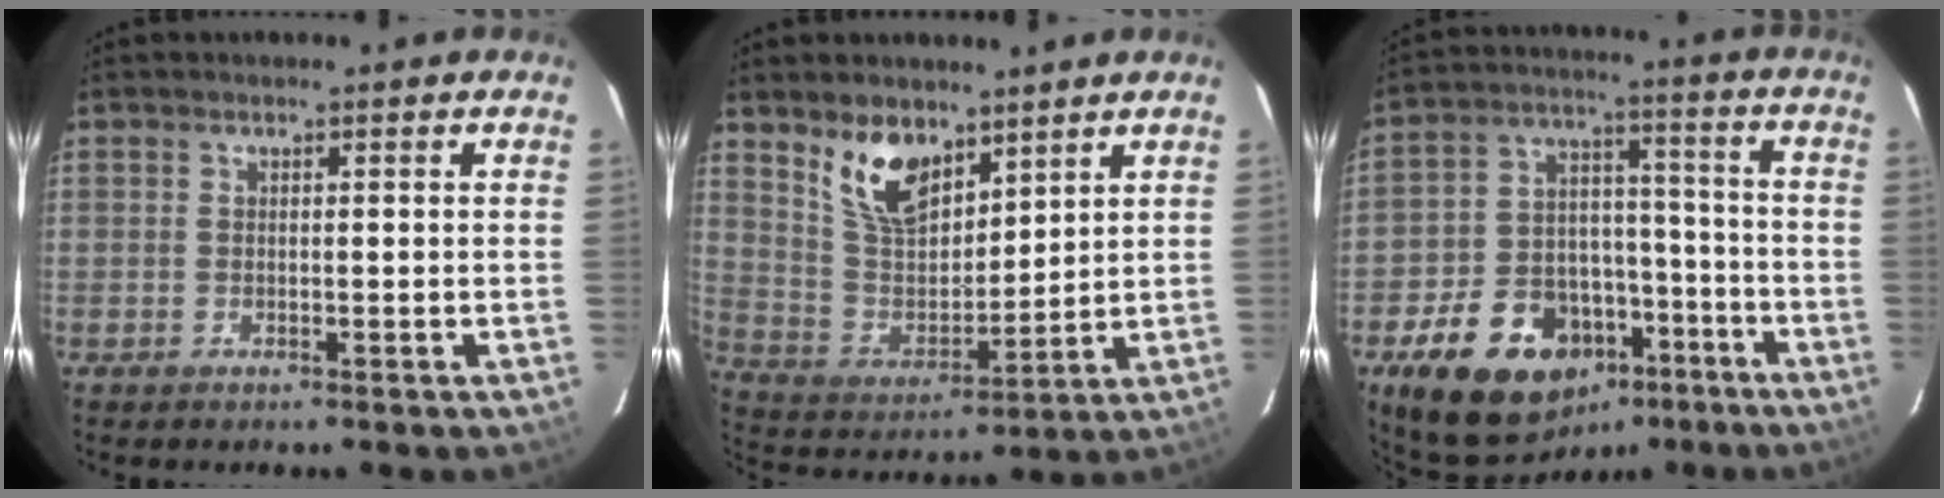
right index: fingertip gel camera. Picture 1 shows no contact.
{"total": 11.5, "force": [7.6, 5.9, 6.4], "torque": [-0.123, 0.003, 0.156]}
{"total": 19.5, "force": [-11.2, 12.8, 9.4], "torque": [-0.203, 0.036, -0.155]}